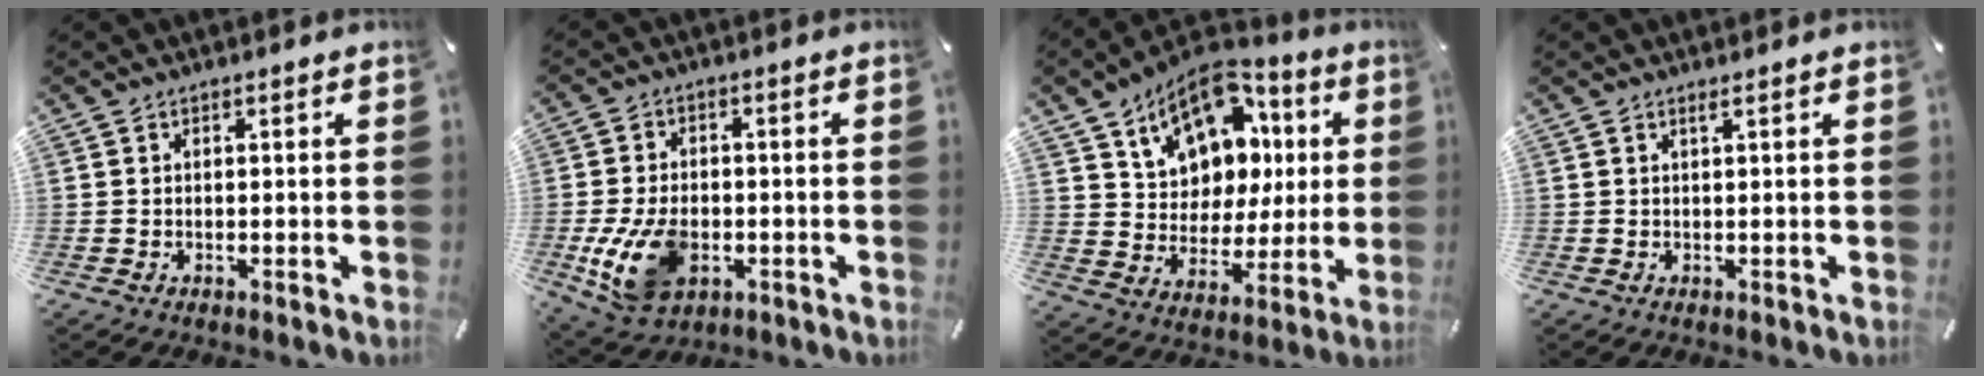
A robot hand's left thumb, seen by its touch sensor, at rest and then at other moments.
{"total": 11.9, "force": [-3.0, 8.0, 8.3], "torque": [-0.172, 0.002, -0.050]}
{"total": 15.4, "force": [8.1, 11.2, 6.8], "torque": [-0.120, -0.041, 0.151]}
{"total": 1.0, "force": [0.6, 0.0, 0.8], "torque": [-0.016, -0.002, 0.010]}